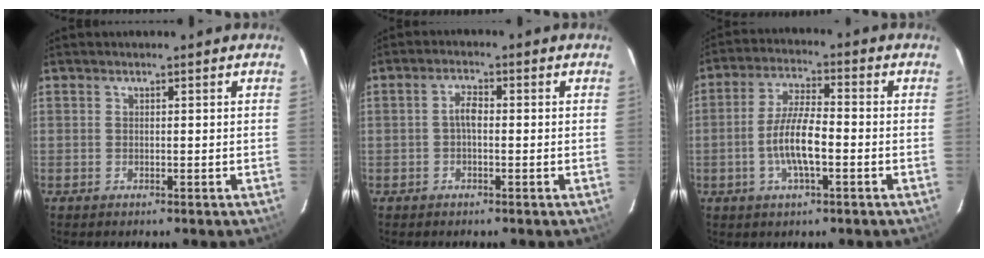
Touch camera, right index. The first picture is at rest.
{"total": 2.6, "force": [-0.3, 1.2, 2.3], "torque": [-0.046, 0.009, -0.005]}
{"total": 8.6, "force": [-2.4, 2.3, 7.9], "torque": [-0.160, 0.003, -0.046]}